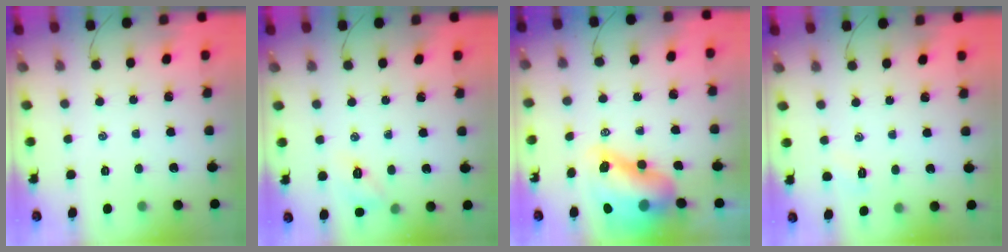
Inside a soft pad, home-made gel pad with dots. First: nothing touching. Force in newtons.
{"total": 6.8, "press": 6.6, "slide": 1.6}
{"total": 13.3, "press": 12.8, "slide": 3.7}
{"total": 2.7, "press": 2.6, "slide": 0.7}